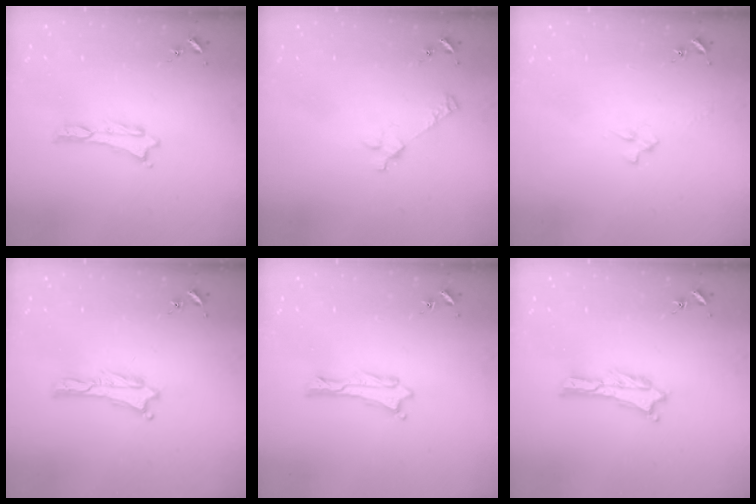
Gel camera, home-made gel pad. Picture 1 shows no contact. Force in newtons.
{"total": 2.6, "press": 2.6, "slide": 0.3}
{"total": 2.4, "press": 2.4, "slide": 0.3}
{"total": 0.0}
{"total": 0.0}
{"total": 0.6, "press": 0.6, "slide": 0.2}